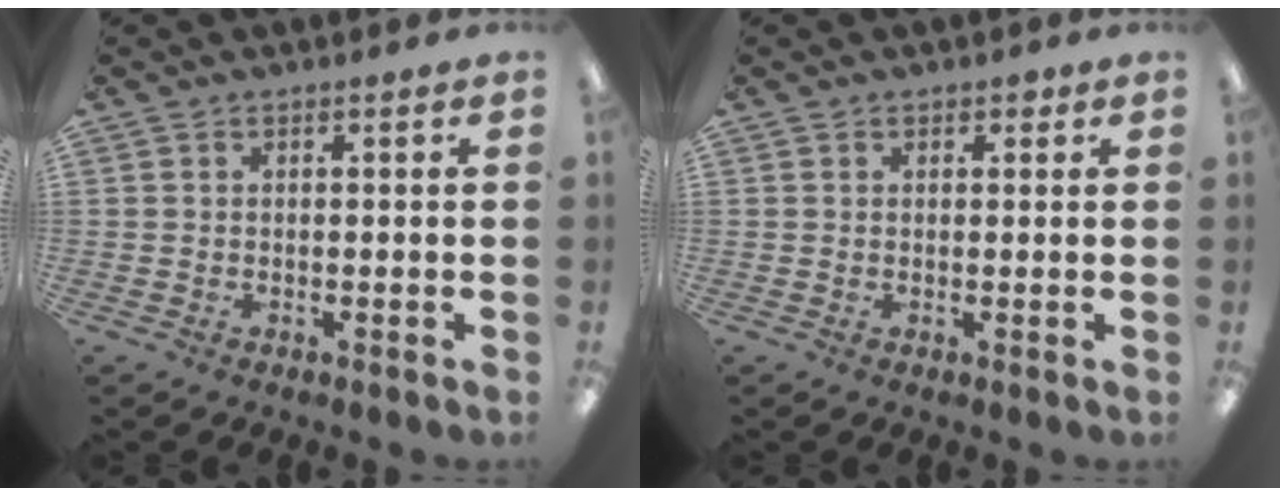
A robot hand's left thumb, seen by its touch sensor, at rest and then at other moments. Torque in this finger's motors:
{"motor_torque": [-0.03, 0.08, -0.32, 0.16, -0.02]}